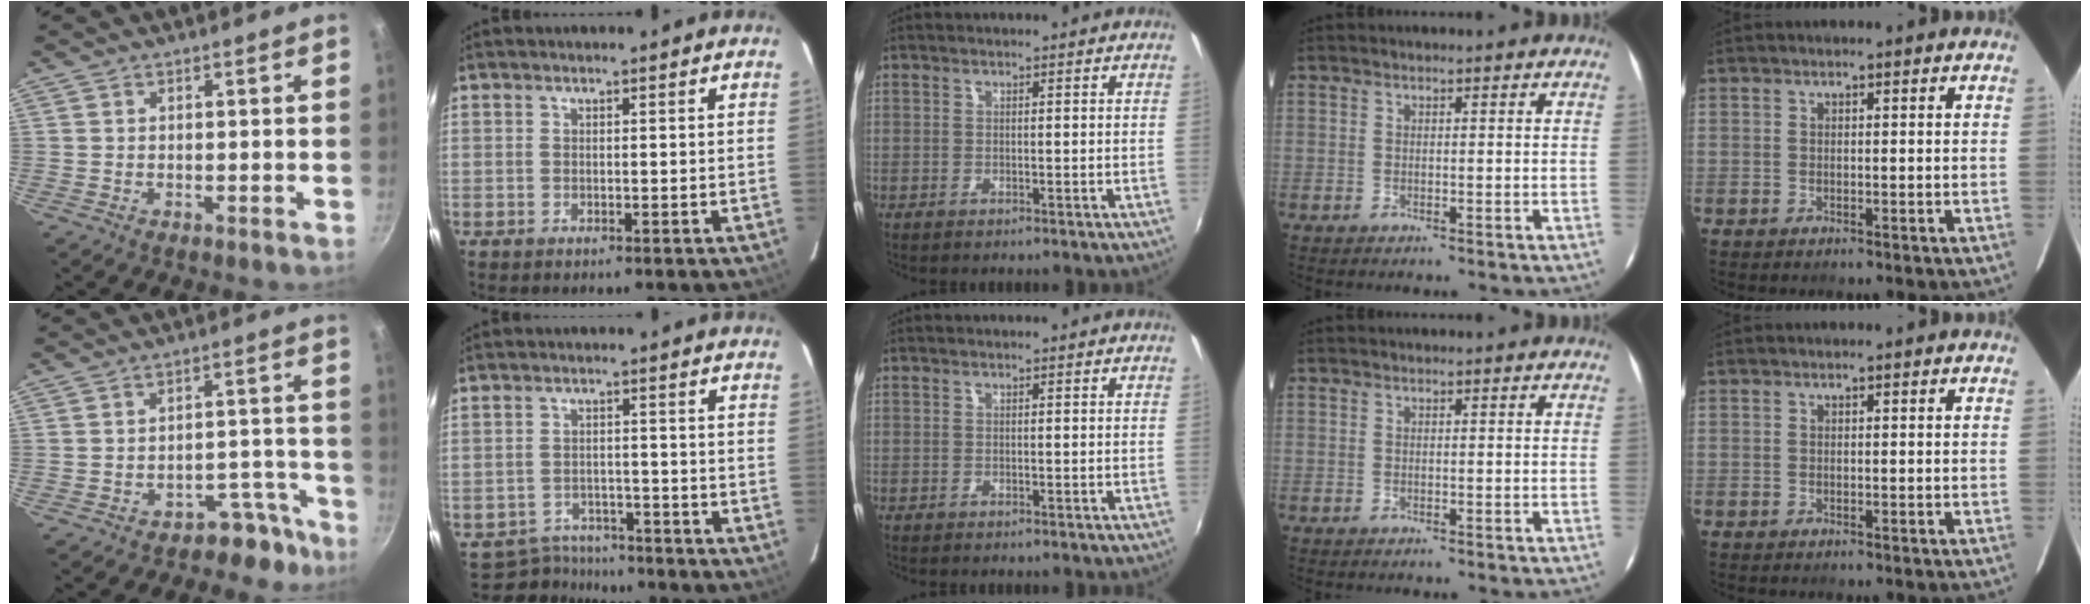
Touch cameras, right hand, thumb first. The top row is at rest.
{"thumb": {"total": 6.9, "force": [-5.4, 4.0, 1.5], "torque": [0.052, 0.075, -0.067]}, "index": {"total": 6.9, "force": [-6.2, 3.1, -0.1], "torque": [-0.013, 0.014, -0.090]}}